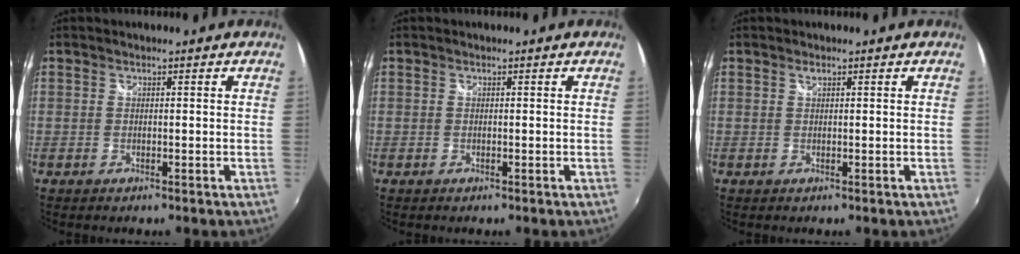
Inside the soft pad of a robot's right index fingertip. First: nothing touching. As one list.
[{"total": 0.0}, {"total": 0.6, "force": [0.4, 0.2, 0.3], "torque": [-0.005, 0.001, 0.006]}]